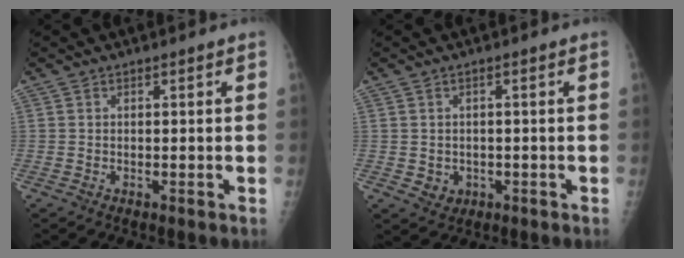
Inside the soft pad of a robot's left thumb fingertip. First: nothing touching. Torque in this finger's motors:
{"motor_torque": [-0.30, -0.08, 0.00, 0.00, 0.00]}